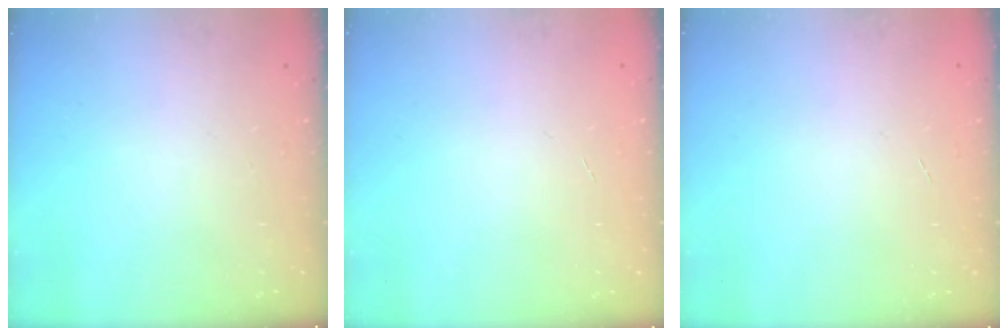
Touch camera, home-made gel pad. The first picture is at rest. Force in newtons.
{"total": 0.0}
{"total": 0.0}